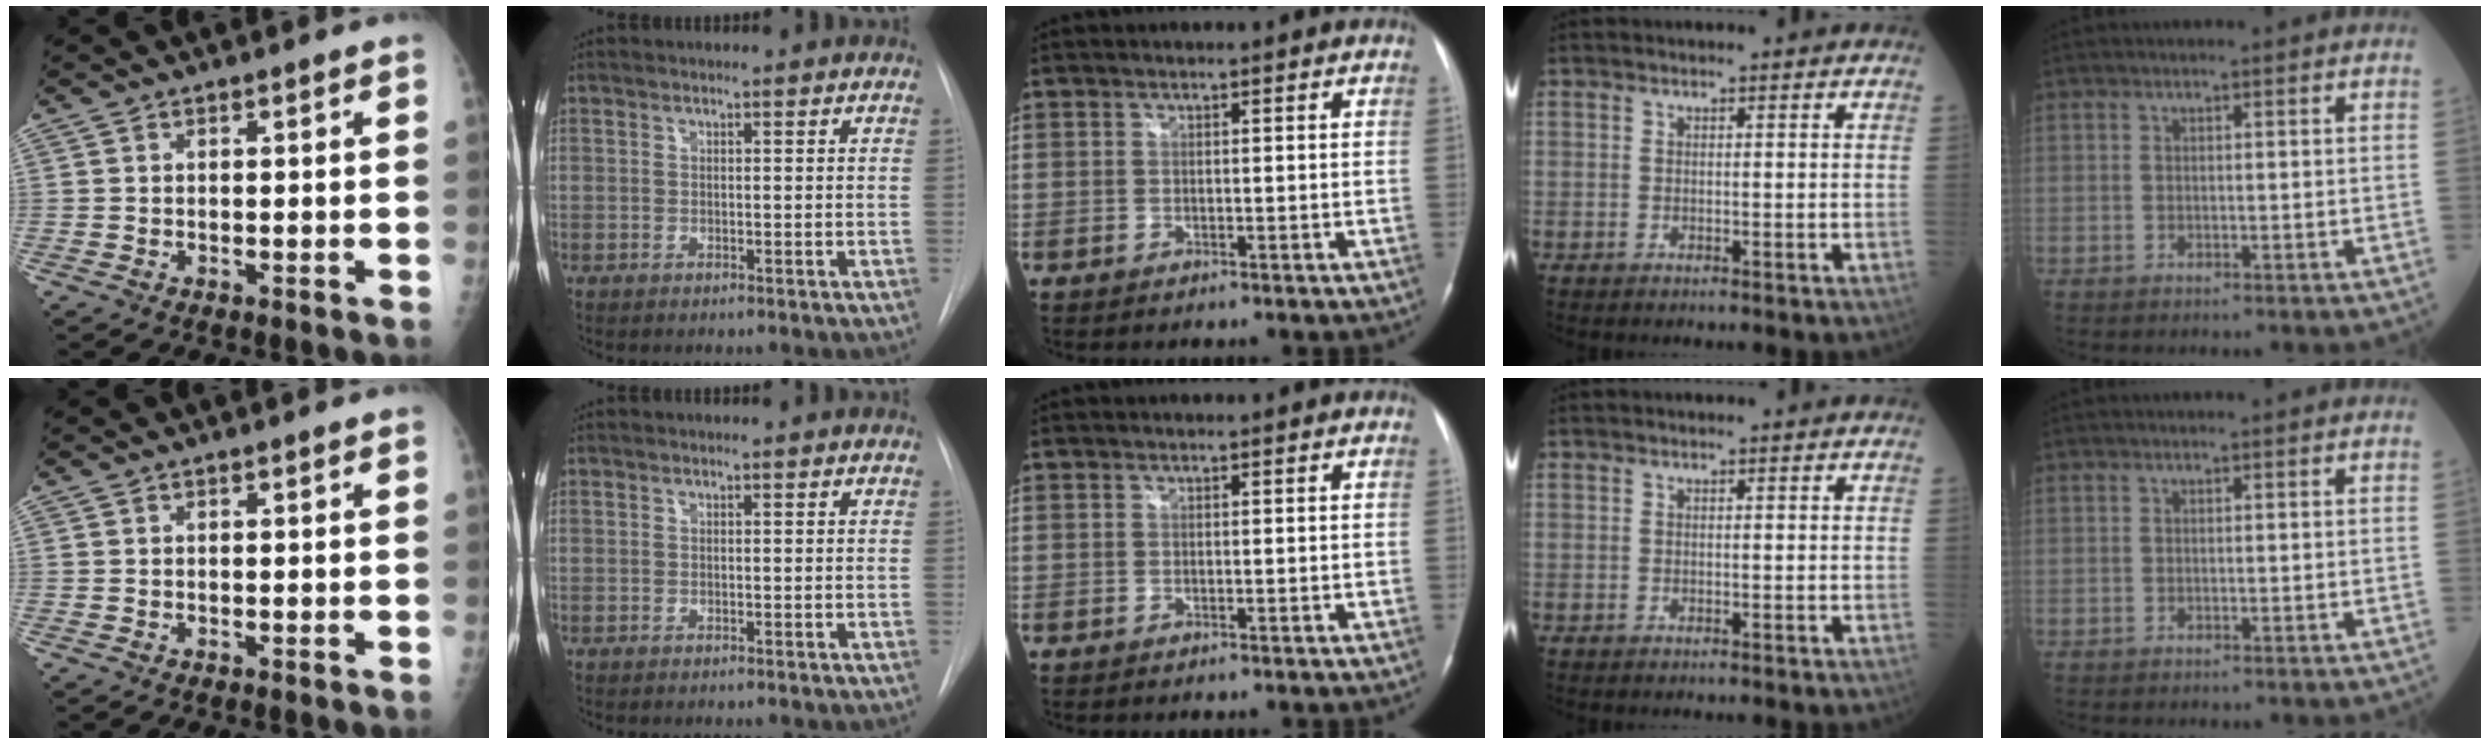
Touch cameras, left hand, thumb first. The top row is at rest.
{}